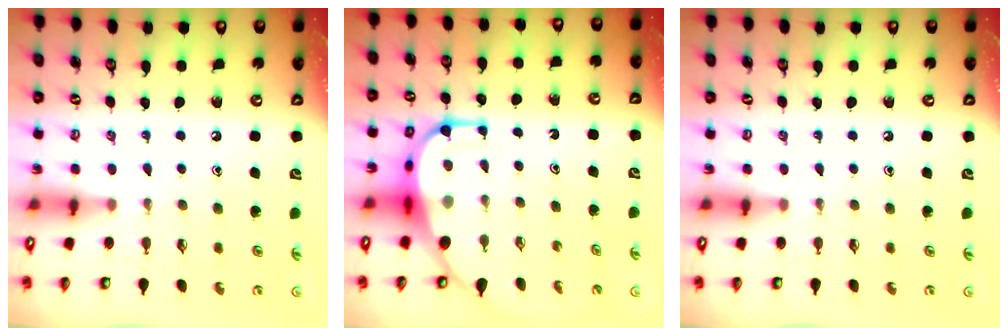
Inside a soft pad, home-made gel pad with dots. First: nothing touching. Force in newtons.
{"total": 10.6, "press": 10.6, "slide": 1.0}
{"total": 0.0}